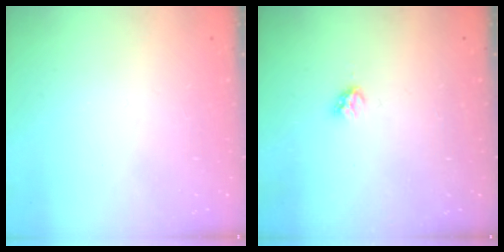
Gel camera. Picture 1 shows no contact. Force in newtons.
{"total": 2.8, "press": 2.8, "slide": 0.2}